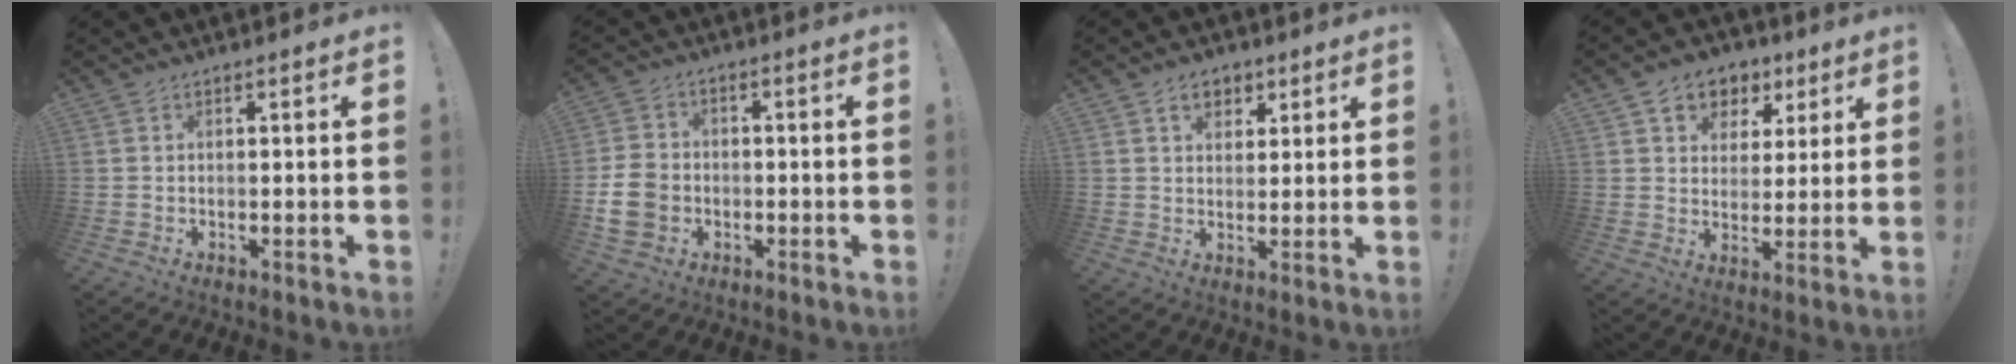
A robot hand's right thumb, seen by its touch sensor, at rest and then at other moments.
{"total": 10.4, "force": [-2.6, 8.3, 5.5], "torque": [-0.101, 0.021, -0.048]}
{"total": 5.9, "force": [2.9, 4.5, 2.5], "torque": [-0.032, -0.007, 0.053]}
{"total": 7.6, "force": [3.6, 6.5, 1.5], "torque": [-0.027, -0.018, 0.073]}